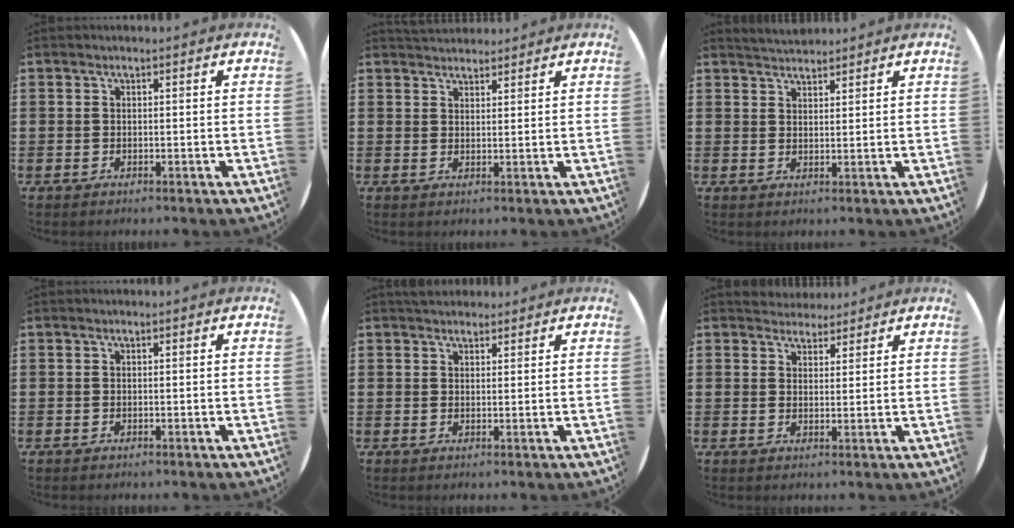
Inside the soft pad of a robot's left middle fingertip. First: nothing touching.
{"total": 2.2, "force": [2.1, 0.6, -0.1], "torque": [0.001, 0.002, 0.041]}
{"total": 2.9, "force": [2.9, 0.3, 0.0], "torque": [-0.005, -0.005, 0.054]}
{"total": 0.0}
{"total": 2.2, "force": [2.0, 0.8, -0.1], "torque": [-0.002, 0.004, 0.040]}
{"total": 3.1, "force": [3.0, 0.8, -0.2], "torque": [-0.002, -0.007, 0.056]}